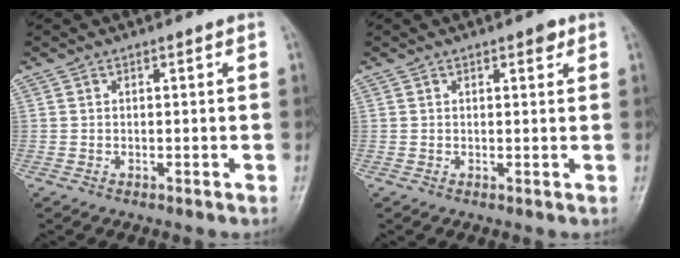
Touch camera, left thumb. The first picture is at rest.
{"total": 1.9, "force": [1.1, 0.8, 1.3], "torque": [-0.010, -0.004, 0.013]}